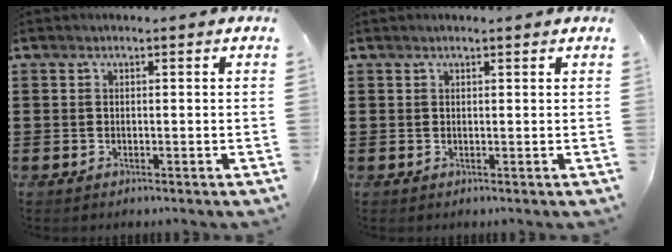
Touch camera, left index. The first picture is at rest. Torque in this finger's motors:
{"motor_torque": [0.46, -1.10, -0.23, -0.05]}